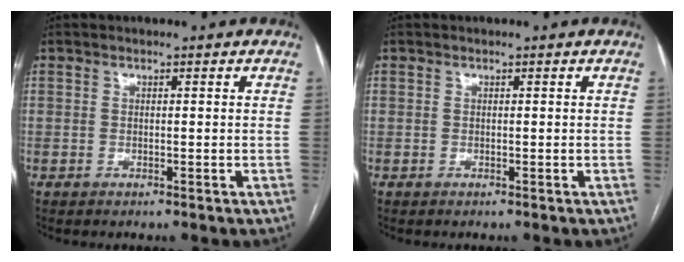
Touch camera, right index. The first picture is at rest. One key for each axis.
{"total": 0.0}